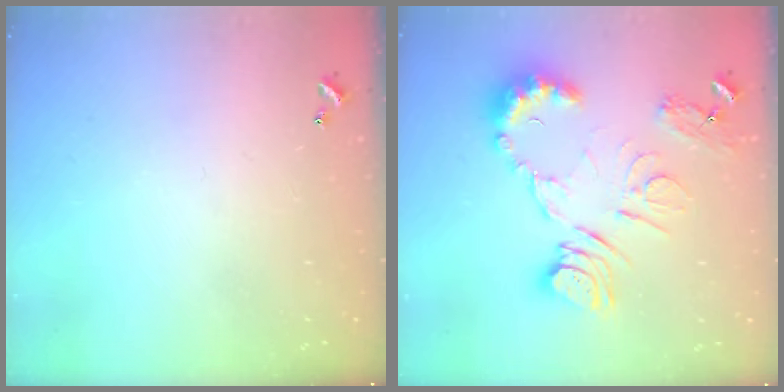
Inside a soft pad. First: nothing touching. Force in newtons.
{"total": 14.5, "press": 14.5, "slide": 0.7}